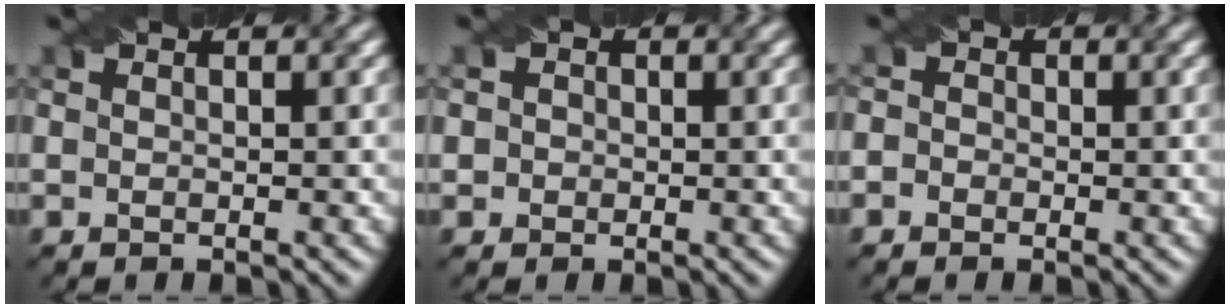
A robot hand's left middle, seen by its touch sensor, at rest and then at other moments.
{"total": 1.8, "force": [0.6, 1.6, 0.6], "torque": [0.003, 0.012, 0.002]}
{"total": 1.4, "force": [-0.2, 1.3, 0.5], "torque": [0.001, 0.004, -0.019]}